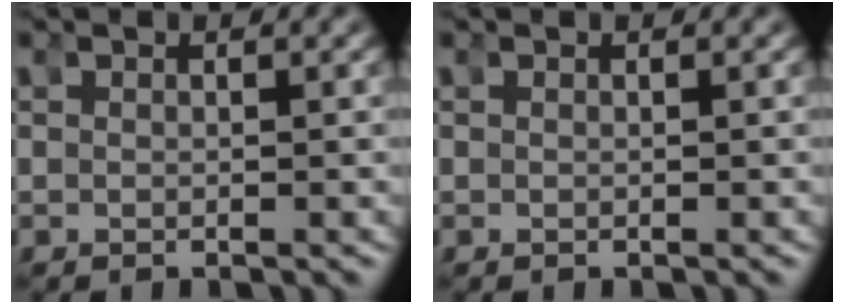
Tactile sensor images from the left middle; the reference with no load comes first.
{"total": 0.0}